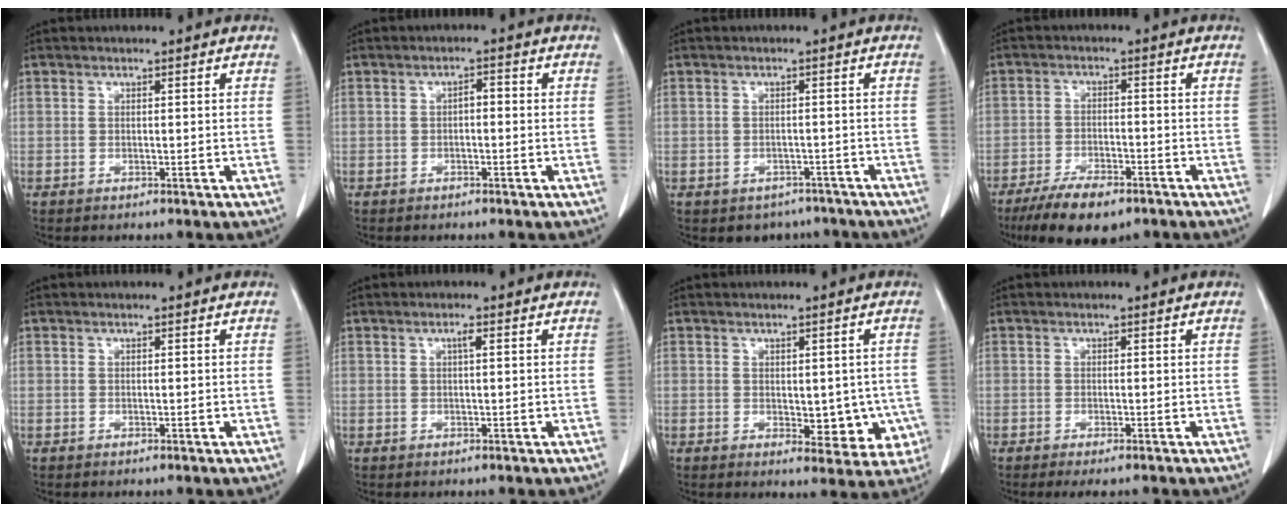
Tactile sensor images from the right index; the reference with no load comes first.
{"total": 1.7, "force": [-0.2, 0.7, 1.5], "torque": [-0.021, 0.006, -0.003]}
{"total": 4.4, "force": [-3.4, 2.8, 0.2], "torque": [0.012, 0.015, -0.044]}
{"total": 8.8, "force": [-6.4, 2.9, 5.4], "torque": [-0.091, -0.012, -0.105]}
{"total": 0.0}
{"total": 1.1, "force": [0.4, 0.1, 1.0], "torque": [-0.020, 0.004, 0.007]}
{"total": 7.1, "force": [-1.1, 4.1, 5.7], "torque": [-0.045, 0.002, -0.005]}
{"total": 2.7, "force": [-2.2, 0.4, 1.5], "torque": [-0.016, -0.006, -0.029]}